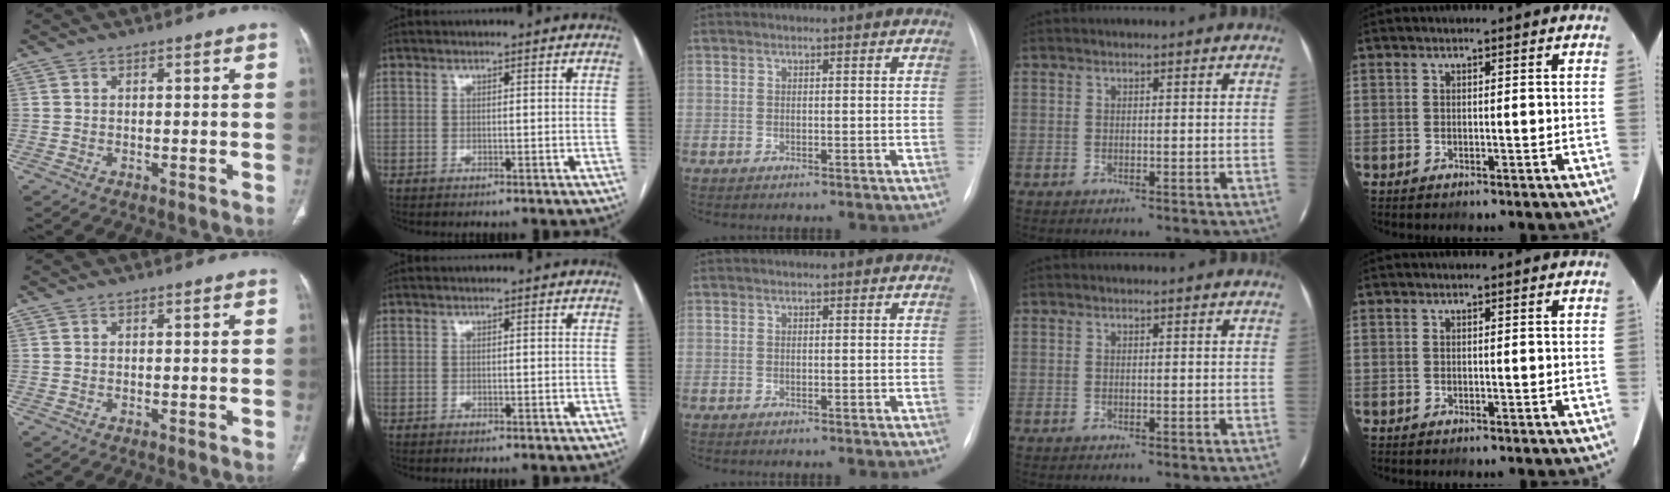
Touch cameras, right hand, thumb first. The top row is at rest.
{}